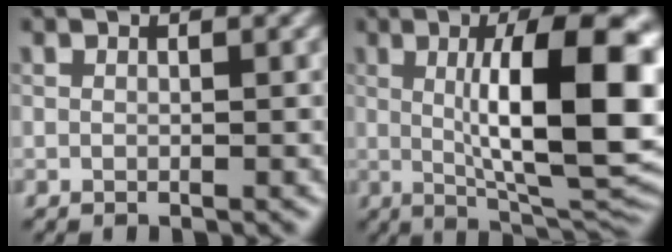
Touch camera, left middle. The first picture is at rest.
{"total": 13.8, "force": [1.2, 3.8, 13.2], "torque": [-0.178, -0.001, 0.018]}